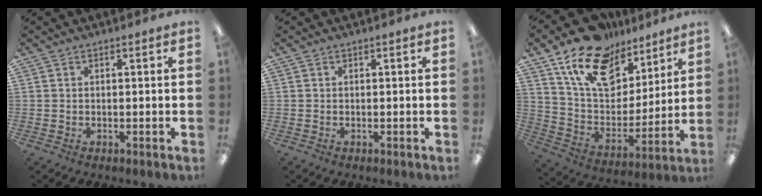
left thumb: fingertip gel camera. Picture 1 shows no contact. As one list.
[{"total": 0.0}, {"total": 18.6, "force": [12.5, 10.7, 8.7], "torque": [-0.167, -0.063, 0.226]}]